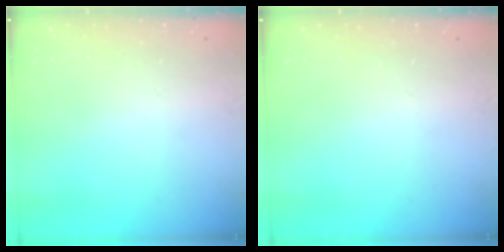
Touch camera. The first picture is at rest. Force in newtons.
{"total": 0.0}